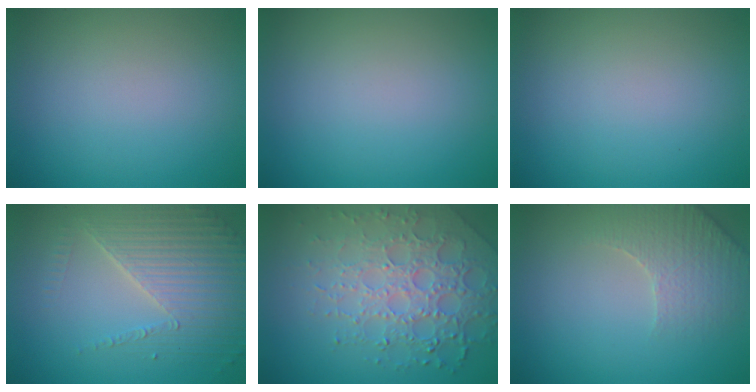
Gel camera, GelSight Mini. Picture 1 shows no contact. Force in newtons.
{"total": 0.0}
{"total": 0.0}
{"total": 5.1, "press": 4.2, "slide": 2.9}
{"total": 7.0, "press": 5.1, "slide": 4.7}
{"total": 3.7, "press": 3.6, "slide": 1.0}